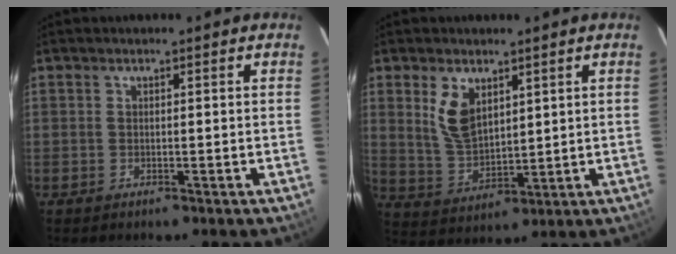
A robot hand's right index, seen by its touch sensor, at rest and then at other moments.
{"total": 8.3, "force": [3.7, 4.6, 5.8], "torque": [-0.112, 0.001, 0.083]}